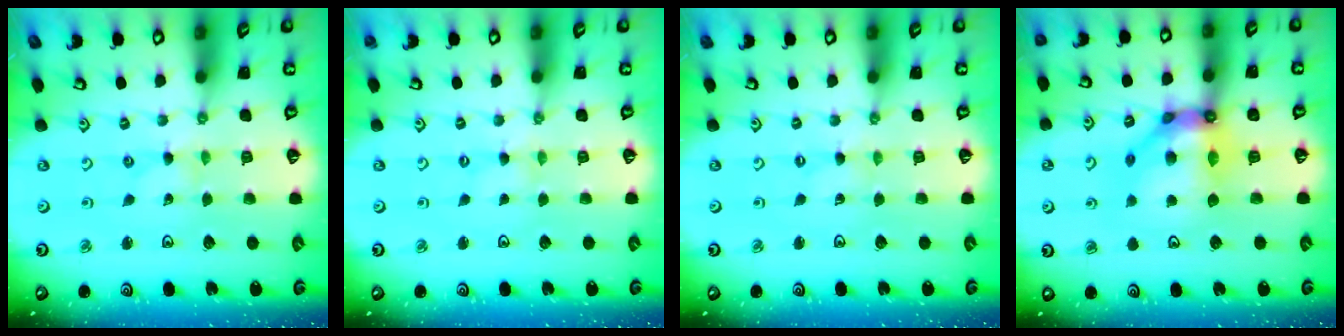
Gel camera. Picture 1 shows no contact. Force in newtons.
{"total": 0.0}
{"total": 0.0}
{"total": 13.3, "press": 13.2, "slide": 2.2}